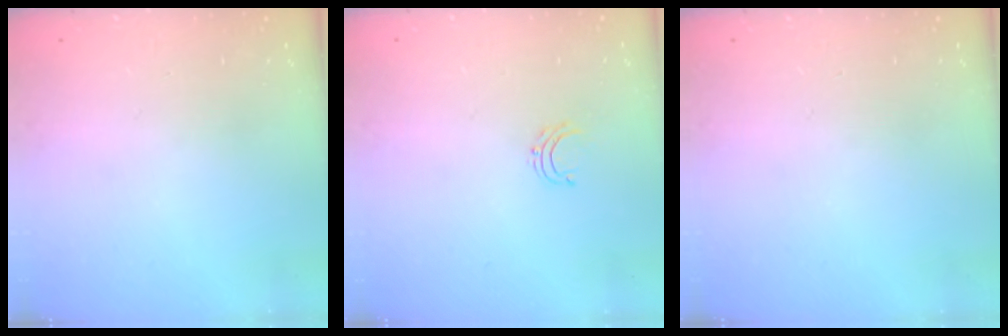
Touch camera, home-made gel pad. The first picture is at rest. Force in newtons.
{"total": 3.7, "press": 3.7, "slide": 0.3}
{"total": 0.0}